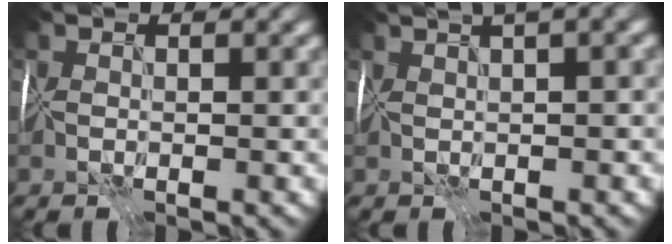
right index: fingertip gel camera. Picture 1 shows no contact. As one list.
[{"total": 5.7, "force": [3.4, 1.5, 4.3], "torque": [-0.055, 0.033, 0.038]}]